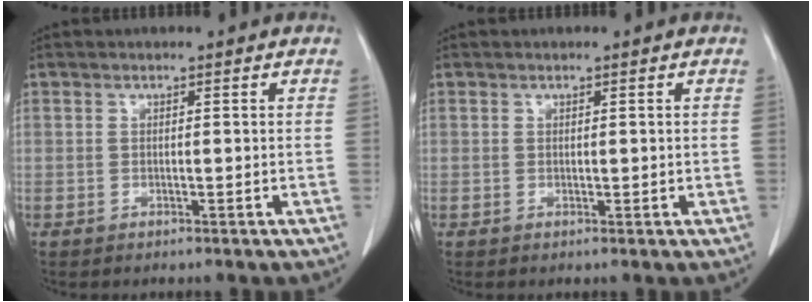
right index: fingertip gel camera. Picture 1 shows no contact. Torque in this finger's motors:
{"motor_torque": [-0.20, 0.37, -0.01, 0.02]}